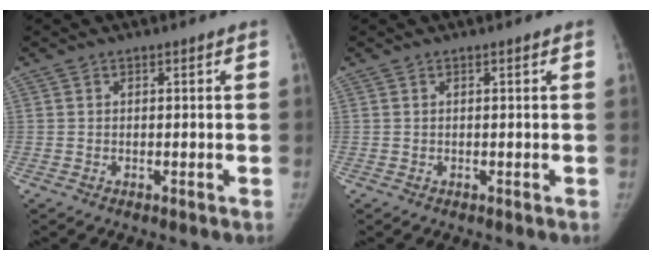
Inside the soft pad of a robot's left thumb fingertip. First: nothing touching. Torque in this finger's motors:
{"motor_torque": [-0.23, 0.06, -0.29, -0.02, -0.01]}